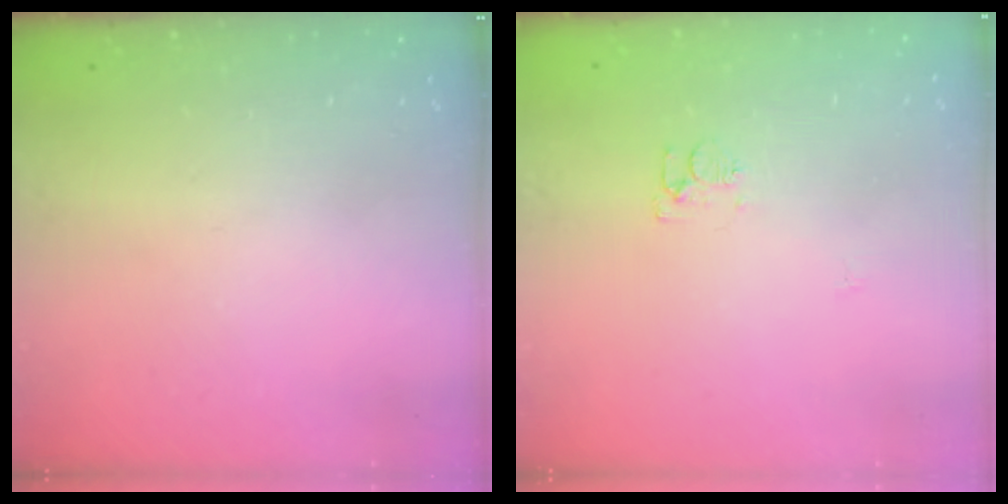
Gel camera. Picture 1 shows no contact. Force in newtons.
{"total": 5.5, "press": 5.5, "slide": 0.4}